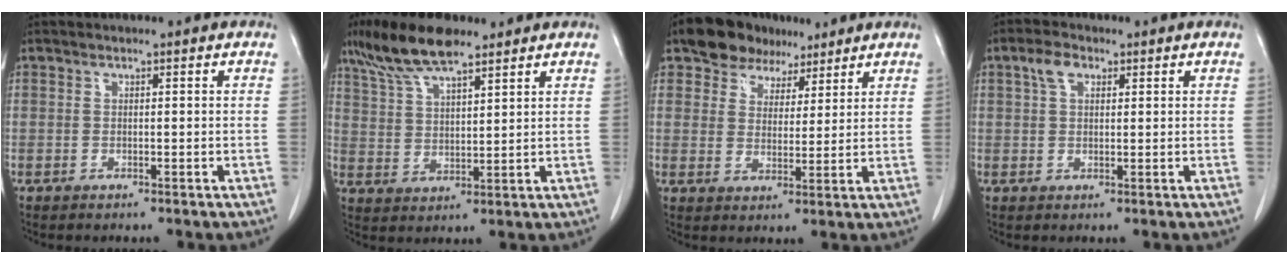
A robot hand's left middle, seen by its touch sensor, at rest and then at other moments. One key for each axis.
{"total": 10.4, "fx": 8.0, "fy": 2.5, "fz": 6.2, "tx": -0.126, "ty": 0.013, "tz": 0.149}
{"total": 7.6, "fx": 5.5, "fy": 5.0, "fz": 1.8, "tx": -0.030, "ty": 0.024, "tz": 0.095}
{"total": 3.2, "fx": 1.5, "fy": 1.8, "fz": 2.1, "tx": -0.050, "ty": 0.013, "tz": 0.029}